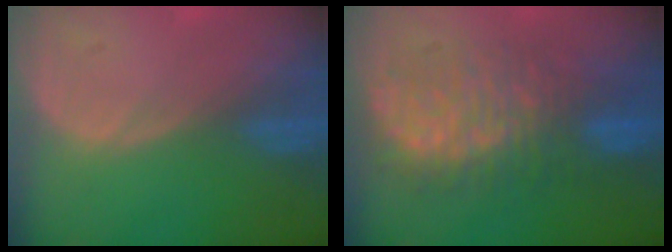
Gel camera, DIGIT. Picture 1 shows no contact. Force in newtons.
{"total": 10.1, "press": 10.0, "slide": 1.1}